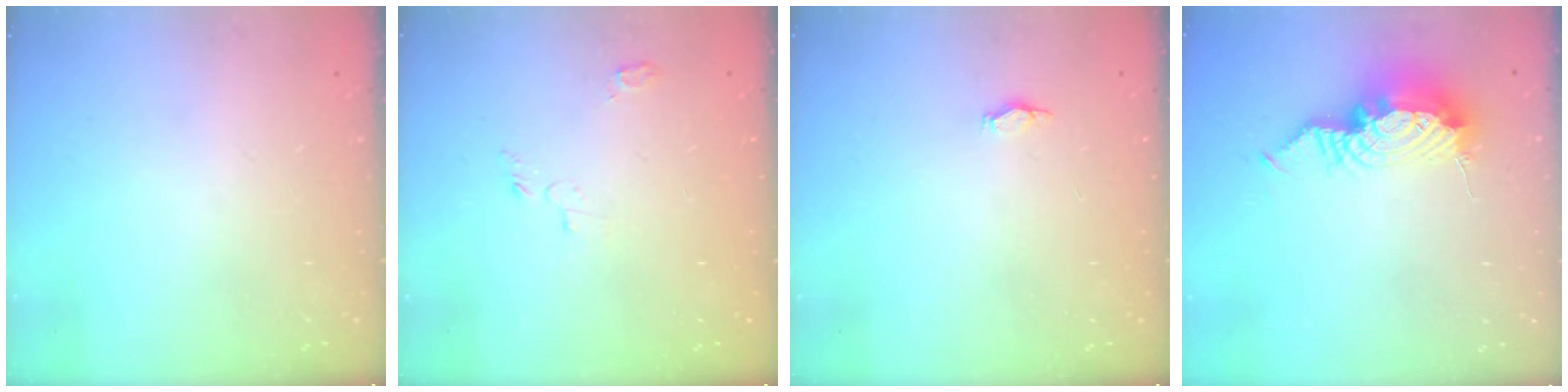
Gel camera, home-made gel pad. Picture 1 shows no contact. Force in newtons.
{"total": 4.0, "press": 4.0, "slide": 0.5}
{"total": 2.2, "press": 1.9, "slide": 1.2}
{"total": 11.6, "press": 11.3, "slide": 2.7}